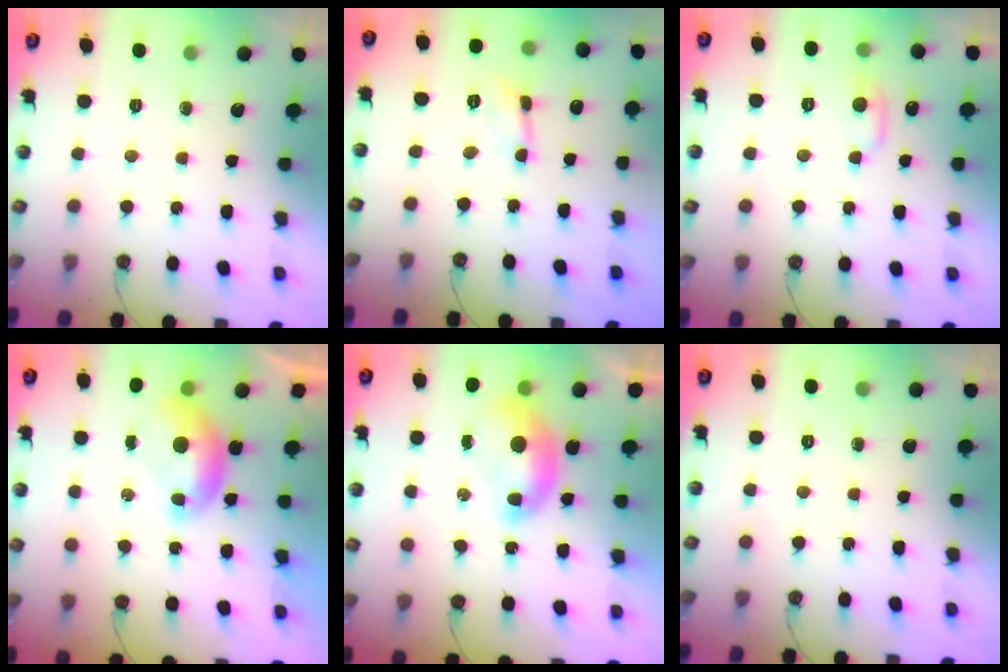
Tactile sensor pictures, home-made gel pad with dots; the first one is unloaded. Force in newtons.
{"total": 0.8, "press": 0.8, "slide": 0.1}
{"total": 1.0, "press": 0.6, "slide": 0.9}
{"total": 0.0}
{"total": 2.4, "press": 2.3, "slide": 0.6}
{"total": 0.0}